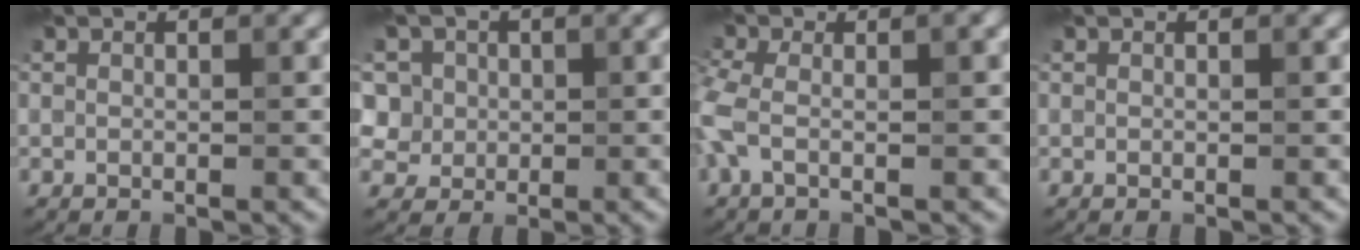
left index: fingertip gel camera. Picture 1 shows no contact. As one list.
[{"total": 6.8, "force": [2.7, 5.7, 2.4], "torque": [-0.055, 0.026, 0.023]}, {"total": 4.0, "force": [-0.3, 1.5, 3.7], "torque": [-0.090, 0.003, -0.015]}, {"total": 0.0}]